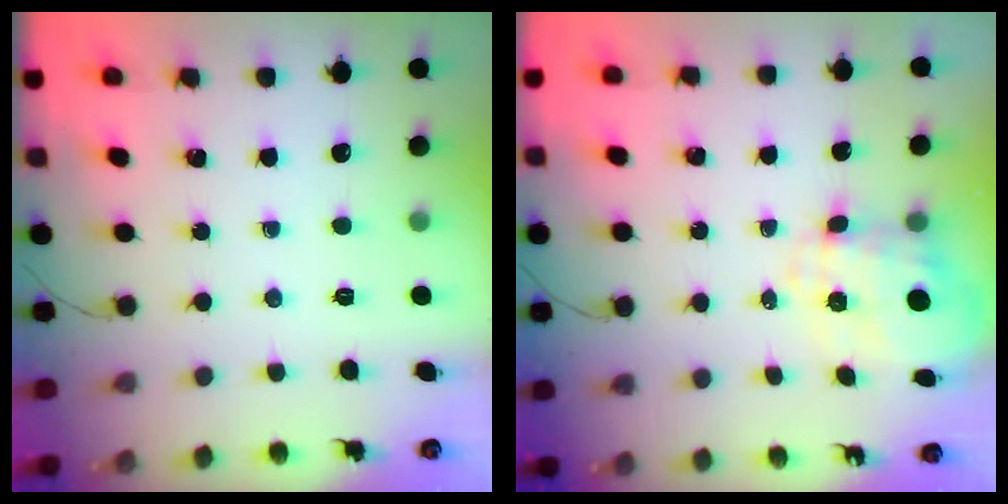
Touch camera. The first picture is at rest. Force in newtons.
{"total": 3.2, "press": 2.9, "slide": 1.4}